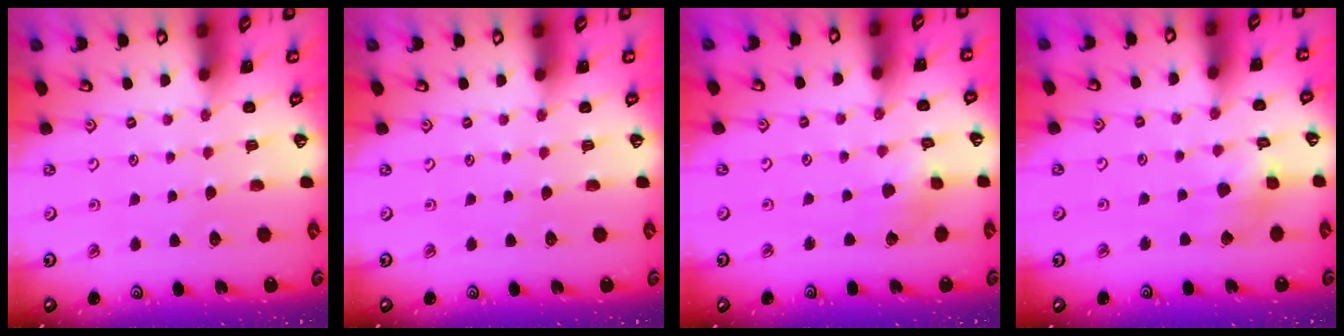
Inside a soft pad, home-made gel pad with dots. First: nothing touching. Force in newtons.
{"total": 0.0}
{"total": 2.8, "press": 2.7, "slide": 0.4}
{"total": 6.5, "press": 6.5, "slide": 0.4}